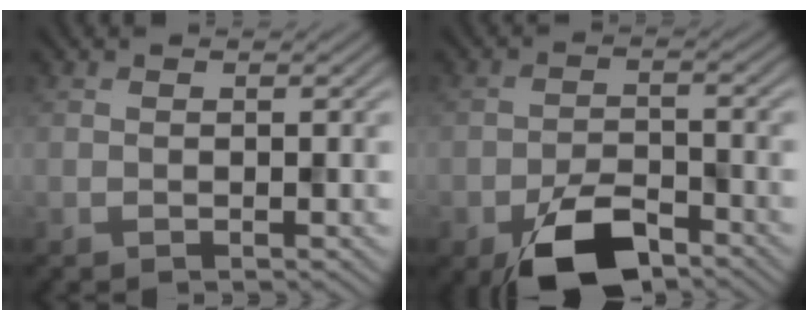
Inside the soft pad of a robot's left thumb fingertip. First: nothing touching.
{"total": 7.4, "force": [-4.8, 3.3, 4.6], "torque": [-0.080, 0.000, -0.090]}